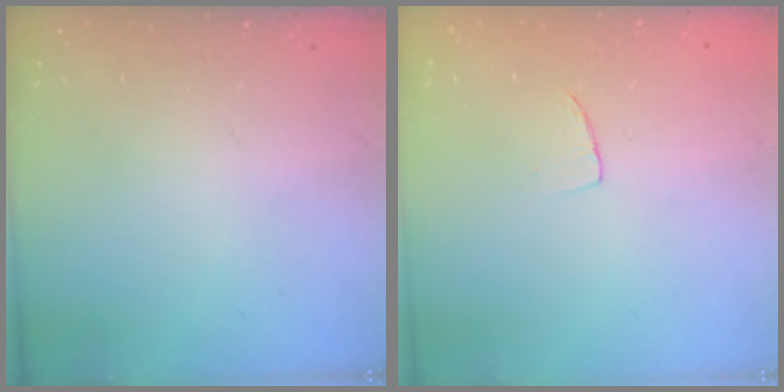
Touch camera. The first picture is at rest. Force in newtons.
{"total": 3.9, "press": 3.9, "slide": 0.3}